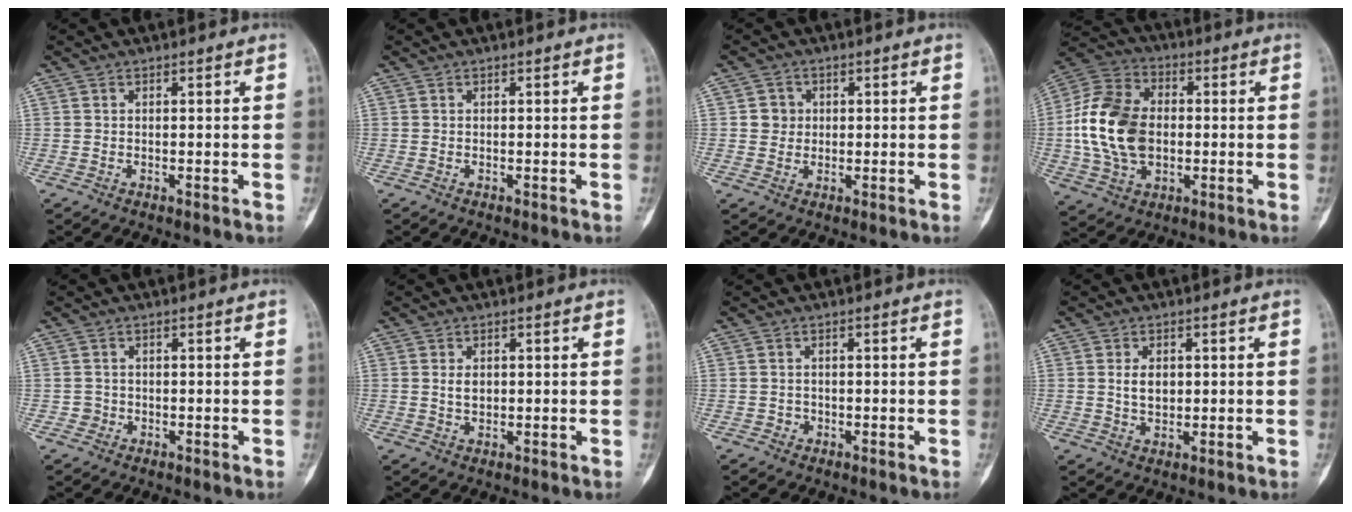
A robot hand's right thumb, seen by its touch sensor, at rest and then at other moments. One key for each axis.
{"total": 0.0}
{"total": 3.2, "fx": 0.5, "fy": 3.0, "fz": 0.8, "tx": 0.007, "ty": 0.004, "tz": 0.005}
{"total": 17.4, "fx": -0.4, "fy": 12.0, "fz": 12.6, "tx": -0.235, "ty": 0.018, "tz": -0.007}
{"total": 1.4, "fx": -0.4, "fy": 1.4, "fz": 0.0, "tx": 0.011, "ty": 0.008, "tz": -0.011}
{"total": 2.4, "fx": 0.4, "fy": 1.6, "fz": 1.7, "tx": -0.021, "ty": -0.002, "tz": 0.009}
{"total": 1.2, "fx": -0.5, "fy": 1.1, "fz": 0.1, "tx": 0.006, "ty": 0.006, "tz": -0.010}
{"total": 4.0, "fx": 0.6, "fy": 2.7, "fz": 2.9, "tx": -0.035, "ty": -0.003, "tz": 0.014}